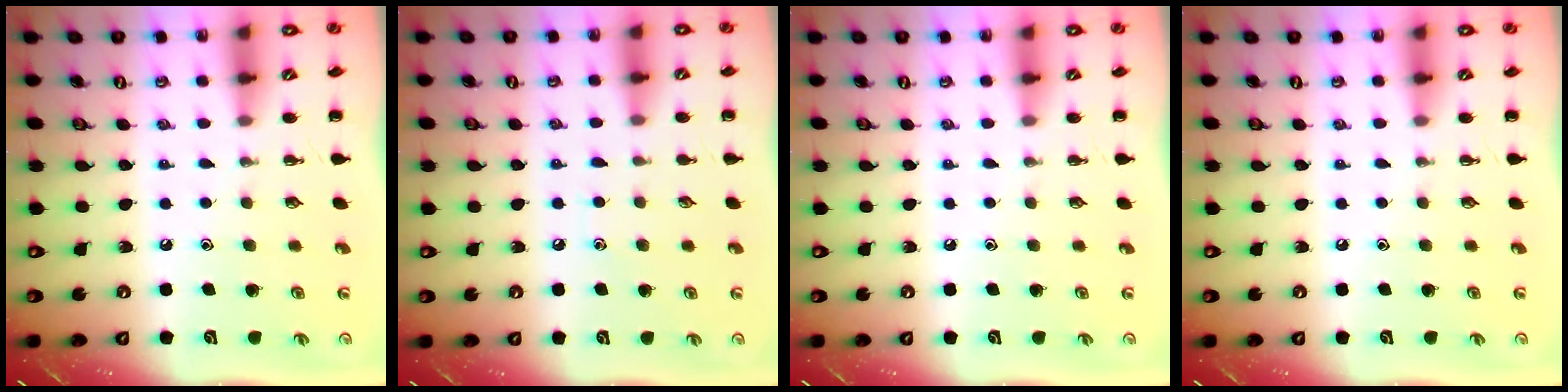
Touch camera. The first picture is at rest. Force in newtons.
{"total": 5.1, "press": 4.8, "slide": 1.8}
{"total": 0.0}
{"total": 0.0}